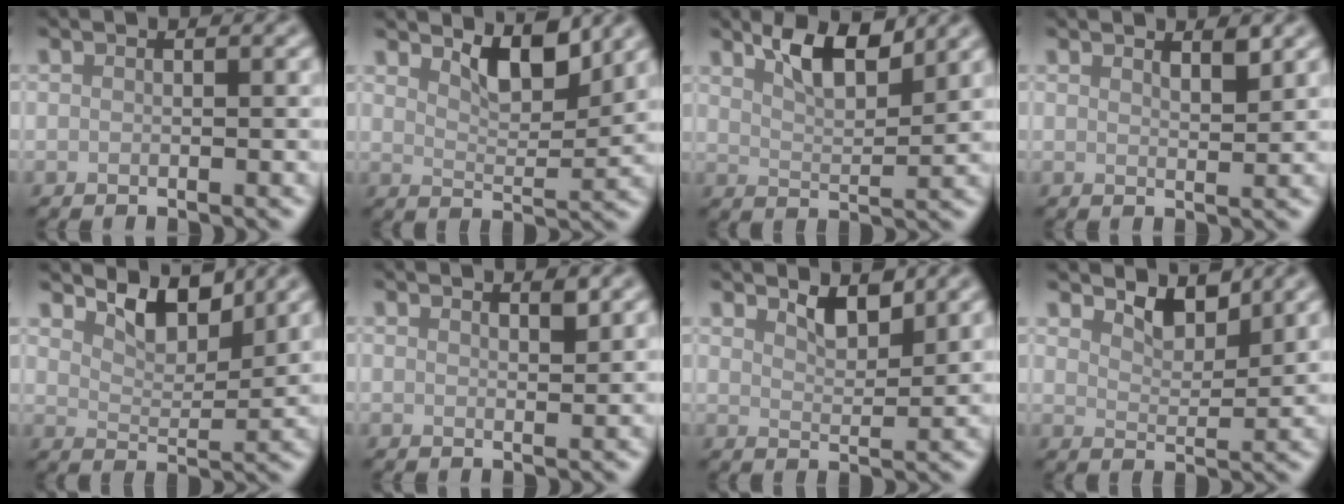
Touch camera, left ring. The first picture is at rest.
{"total": 4.1, "force": [2.9, 1.3, 2.6], "torque": [-0.049, -0.008, 0.045]}
{"total": 4.6, "force": [3.2, 1.4, 3.0], "torque": [-0.055, -0.002, 0.054]}
{"total": 1.6, "force": [1.3, 0.3, 0.8], "torque": [-0.011, -0.001, 0.020]}
{"total": 4.2, "force": [3.6, 1.3, 1.9], "torque": [-0.040, -0.008, 0.058]}
{"total": 1.1, "force": [0.9, 0.2, 0.5], "torque": [-0.006, -0.001, 0.015]}
{"total": 2.6, "force": [1.9, 0.8, 1.5], "torque": [-0.028, -0.006, 0.034]}
{"total": 3.1, "force": [2.7, 0.9, 1.2], "torque": [-0.028, -0.011, 0.042]}